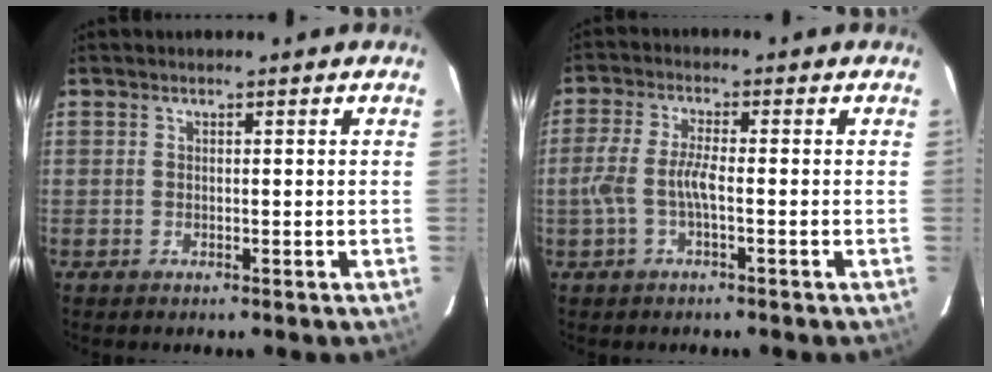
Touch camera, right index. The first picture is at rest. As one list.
[{"total": 5.0, "force": [-1.5, 0.7, 4.8], "torque": [-0.106, 0.002, -0.027]}]